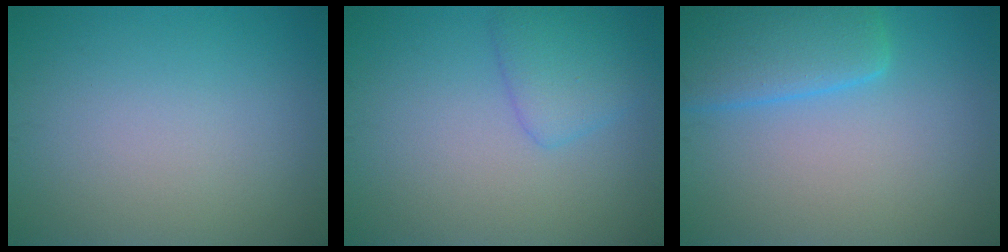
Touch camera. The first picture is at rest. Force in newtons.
{"total": 2.7, "press": 2.7, "slide": 0.2}
{"total": 5.4, "press": 5.4, "slide": 0.3}